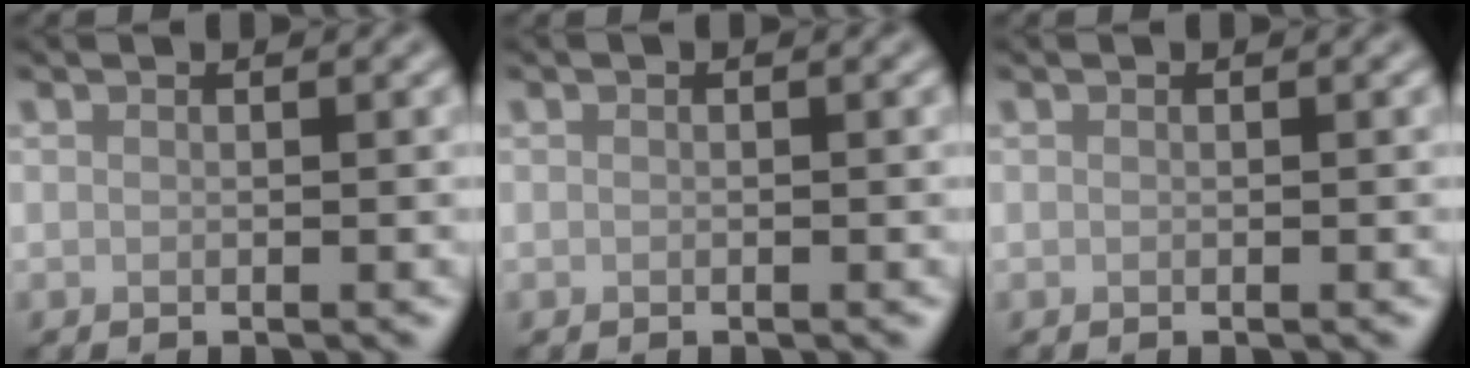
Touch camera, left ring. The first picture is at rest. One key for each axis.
{"total": 0.0}
{"total": 0.0}